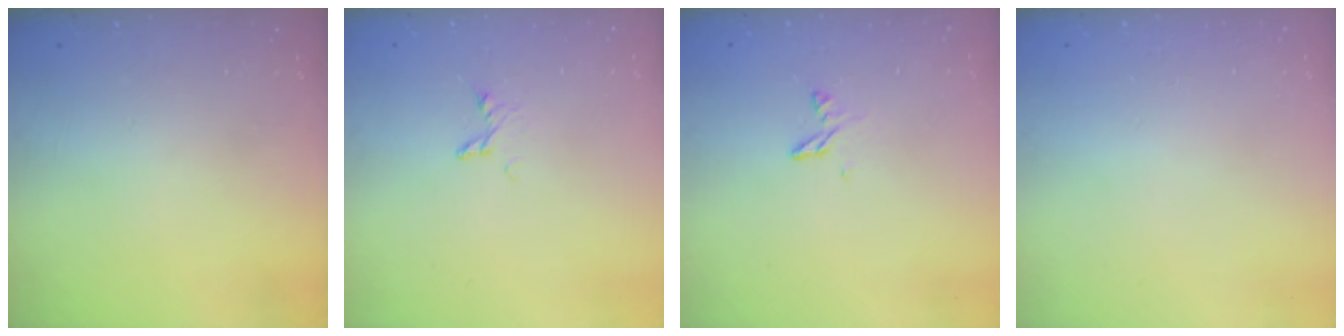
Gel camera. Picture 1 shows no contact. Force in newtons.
{"total": 3.8, "press": 3.8, "slide": 0.4}
{"total": 5.1, "press": 5.1, "slide": 0.4}
{"total": 0.0}